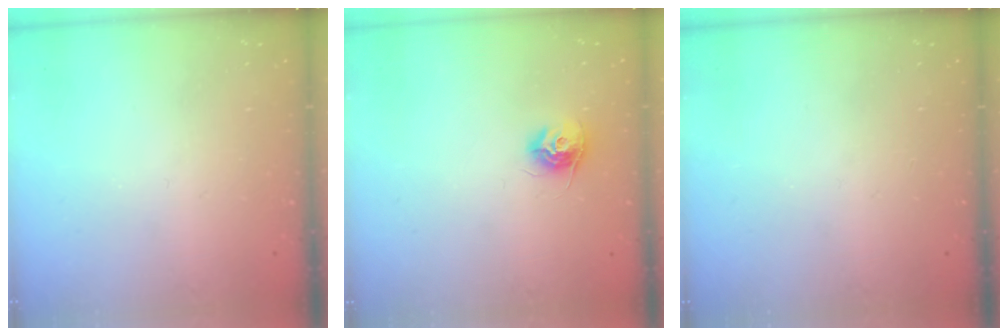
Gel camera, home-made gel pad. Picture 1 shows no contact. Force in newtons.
{"total": 9.5, "press": 9.5, "slide": 0.3}
{"total": 0.0}